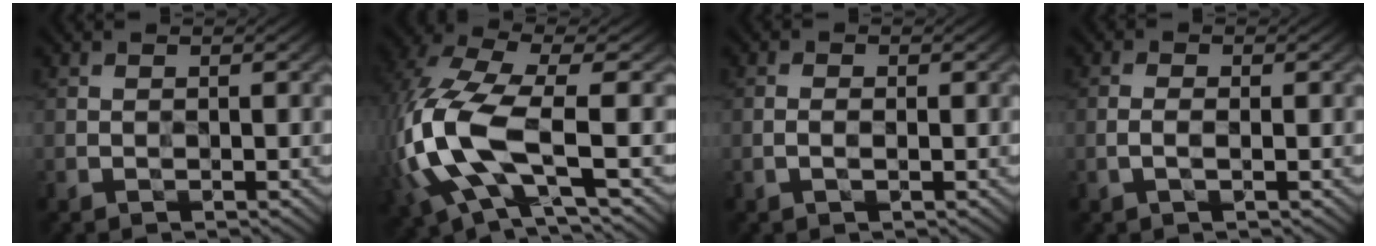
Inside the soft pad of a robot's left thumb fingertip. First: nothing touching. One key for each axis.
{"total": 14.0, "fx": -2.6, "fy": 5.6, "fz": 12.5, "tx": -0.315, "ty": -0.007, "tz": -0.051}
{"total": 1.0, "fx": -0.2, "fy": 0.4, "fz": 0.8, "tx": -0.017, "ty": 0.002, "tz": -0.006}
{"total": 1.3, "fx": -0.4, "fy": 0.5, "fz": 1.1, "tx": -0.024, "ty": 0.003, "tz": -0.010}